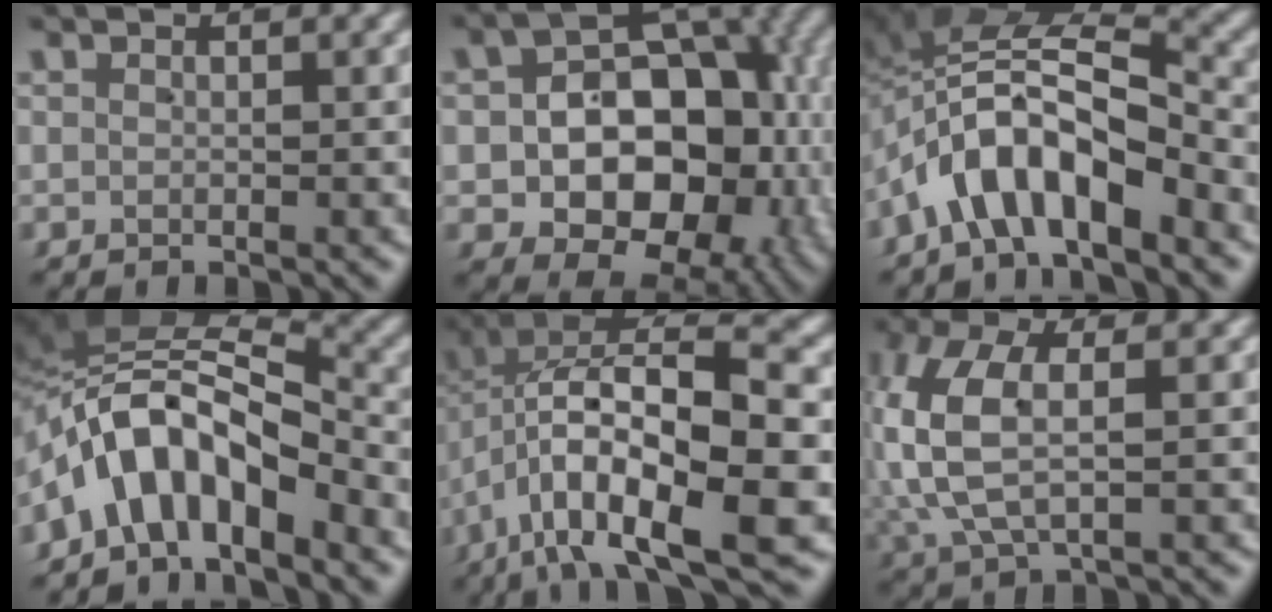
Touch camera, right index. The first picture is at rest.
{"total": 15.2, "force": [-1.2, 10.7, 10.7], "torque": [-0.182, -0.047, -0.002]}
{"total": 9.7, "force": [-1.0, 5.9, 7.6], "torque": [-0.150, 0.006, -0.026]}
{"total": 12.6, "force": [0.0, 8.8, 9.1], "torque": [-0.193, 0.006, -0.016]}
{"total": 12.5, "force": [-3.0, 6.4, 10.3], "torque": [-0.193, -0.034, -0.034]}
{"total": 7.5, "force": [0.9, 4.9, 5.7], "torque": [-0.151, -0.006, 0.021]}